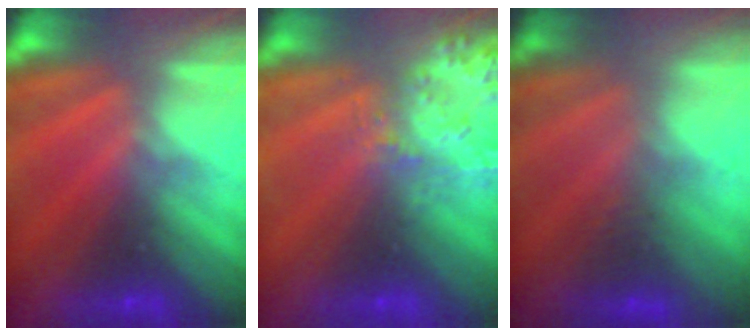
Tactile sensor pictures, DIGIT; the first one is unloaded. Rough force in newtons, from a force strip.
{"total": 2.8}
{"total": 2.4}